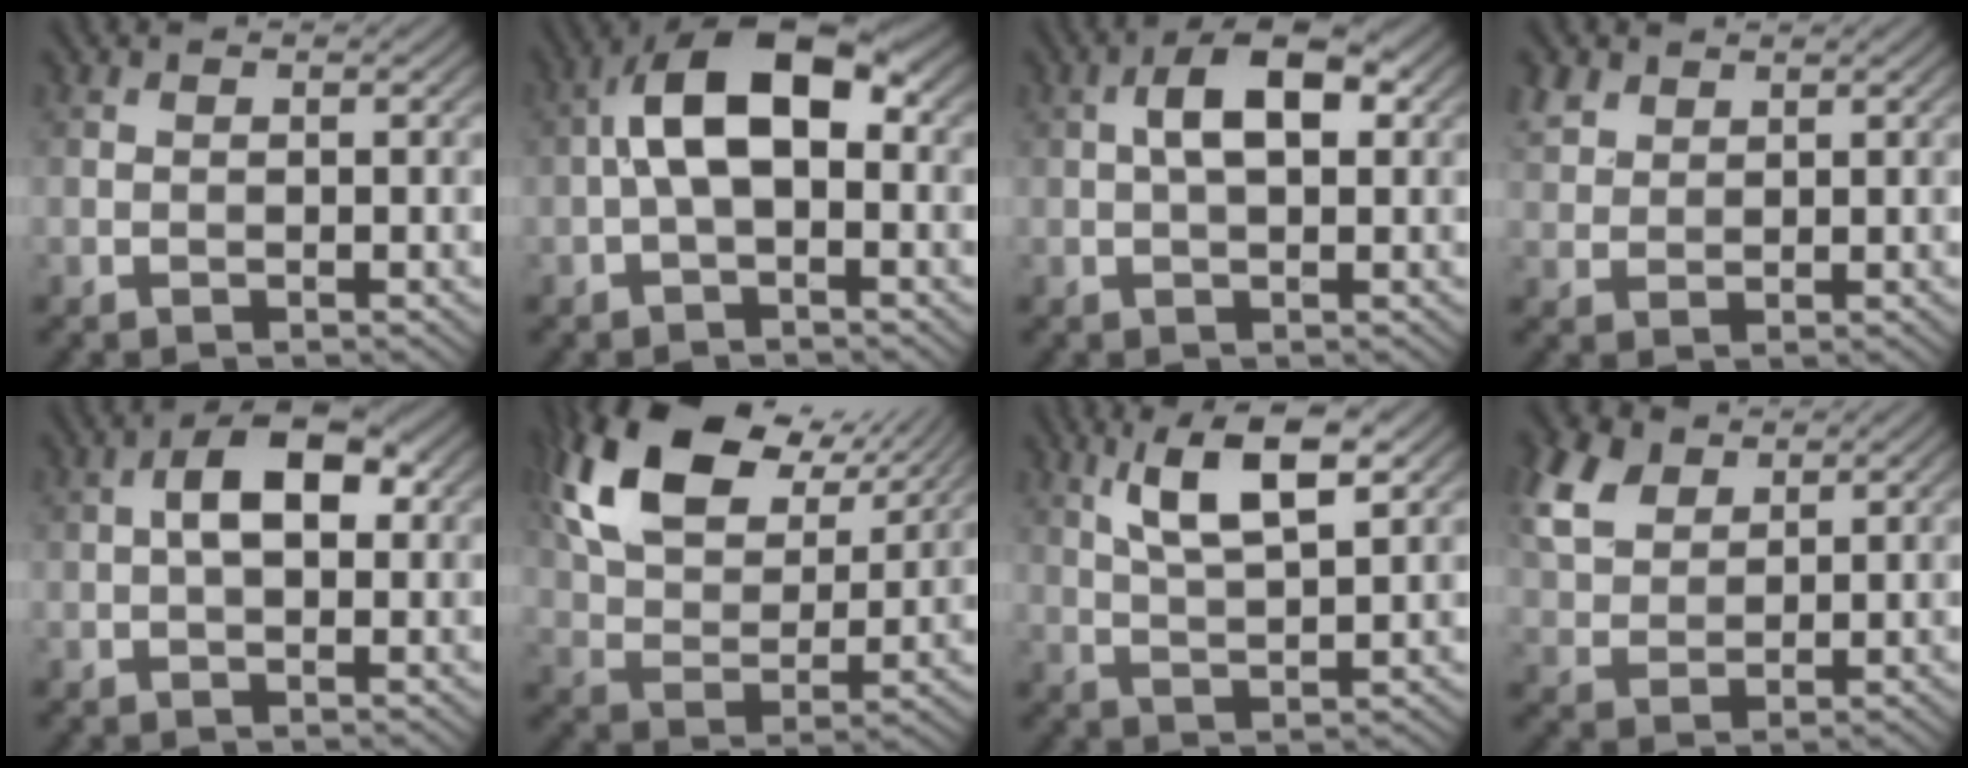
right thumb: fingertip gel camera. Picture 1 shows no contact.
{"total": 8.9, "force": [0.2, 4.4, 7.7], "torque": [-0.146, 0.023, -0.007]}
{"total": 5.9, "force": [1.1, 2.8, 5.1], "torque": [-0.086, 0.011, 0.013]}
{"total": 3.3, "force": [2.2, 2.2, 1.3], "torque": [-0.041, 0.008, 0.049]}
{"total": 5.6, "force": [0.8, 2.9, 4.7], "torque": [-0.074, 0.009, 0.005]}
{"total": 16.1, "force": [8.6, 8.8, 10.5], "torque": [-0.234, 0.019, 0.148]}
{"total": 8.3, "force": [4.1, 2.2, 6.8], "torque": [-0.132, 0.007, 0.080]}
{"total": 7.8, "force": [4.4, 4.7, 4.5], "torque": [-0.134, 0.015, 0.094]}